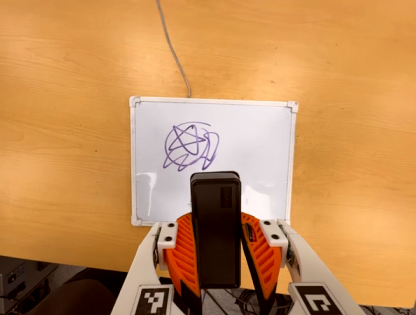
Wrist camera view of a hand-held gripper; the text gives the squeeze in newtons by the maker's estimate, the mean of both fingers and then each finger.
{"total": 8.2, "left": 6.9, "right": 9.5}